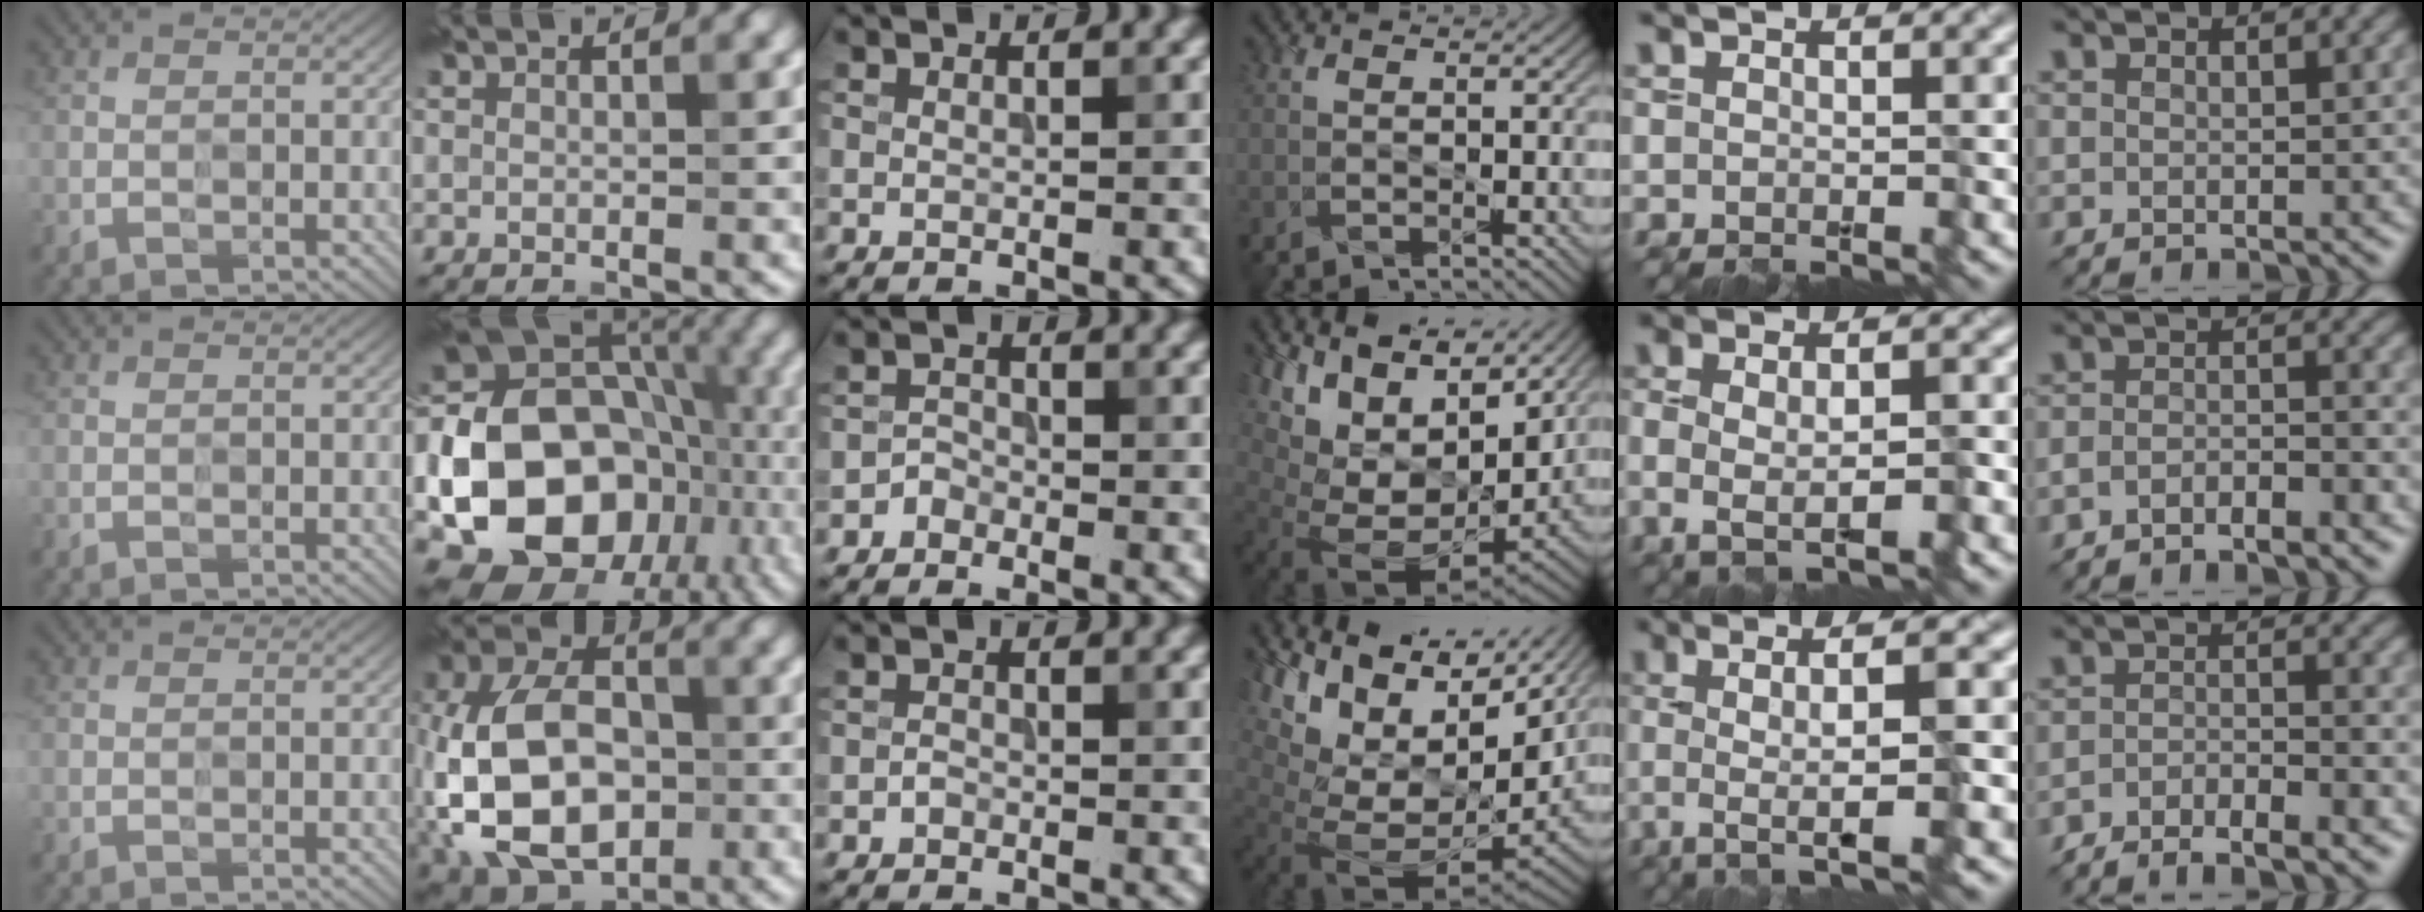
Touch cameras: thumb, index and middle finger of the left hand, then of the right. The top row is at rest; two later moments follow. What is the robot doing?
{"motion": "wipe", "object": "paper plate"}